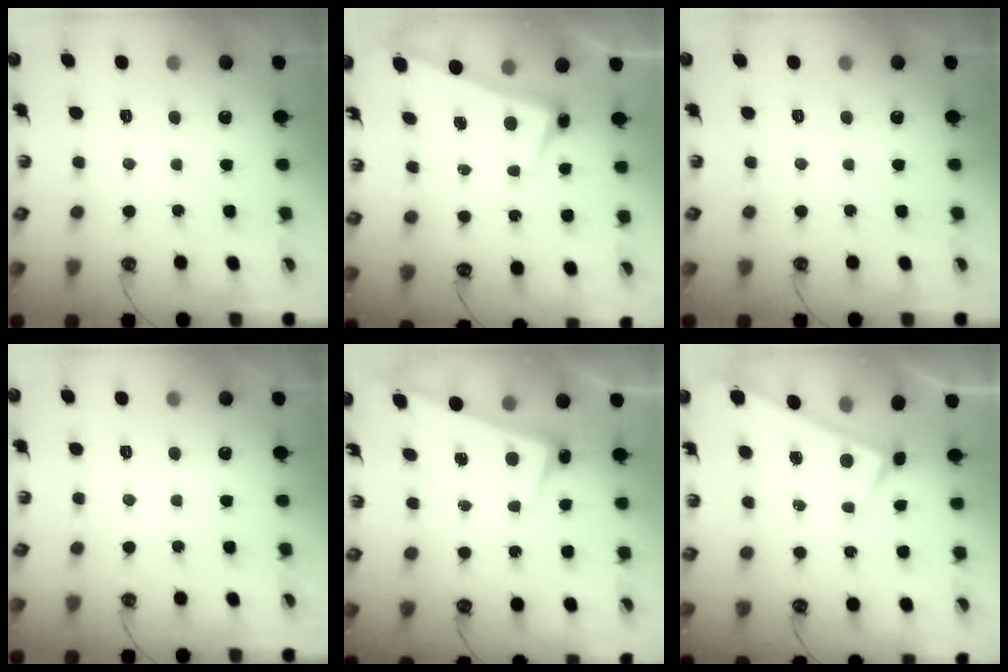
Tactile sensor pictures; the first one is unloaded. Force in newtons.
{"total": 2.5, "press": 2.4, "slide": 0.7}
{"total": 0.0}
{"total": 0.0}
{"total": 2.6, "press": 2.4, "slide": 0.9}
{"total": 0.0}